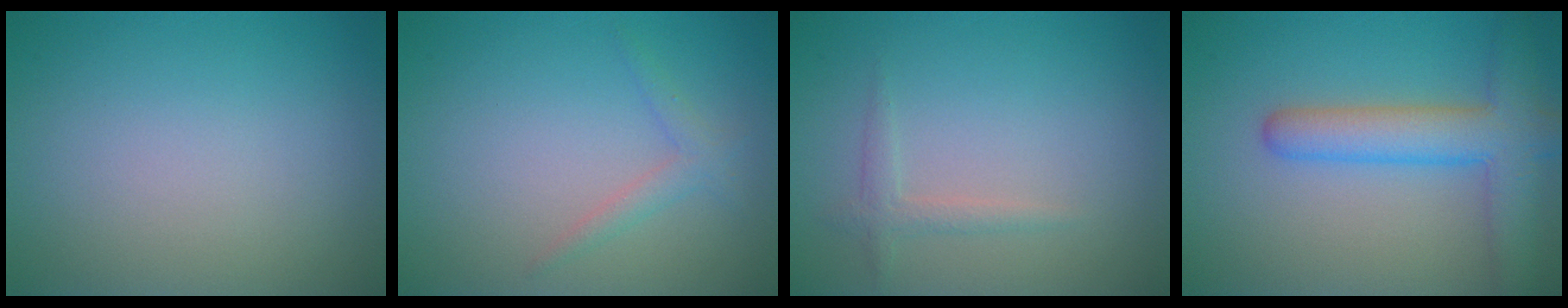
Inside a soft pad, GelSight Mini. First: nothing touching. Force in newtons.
{"total": 1.4, "press": 1.4, "slide": 0.1}
{"total": 1.3, "press": 1.3, "slide": 0.1}
{"total": 5.8, "press": 5.8, "slide": 0.3}